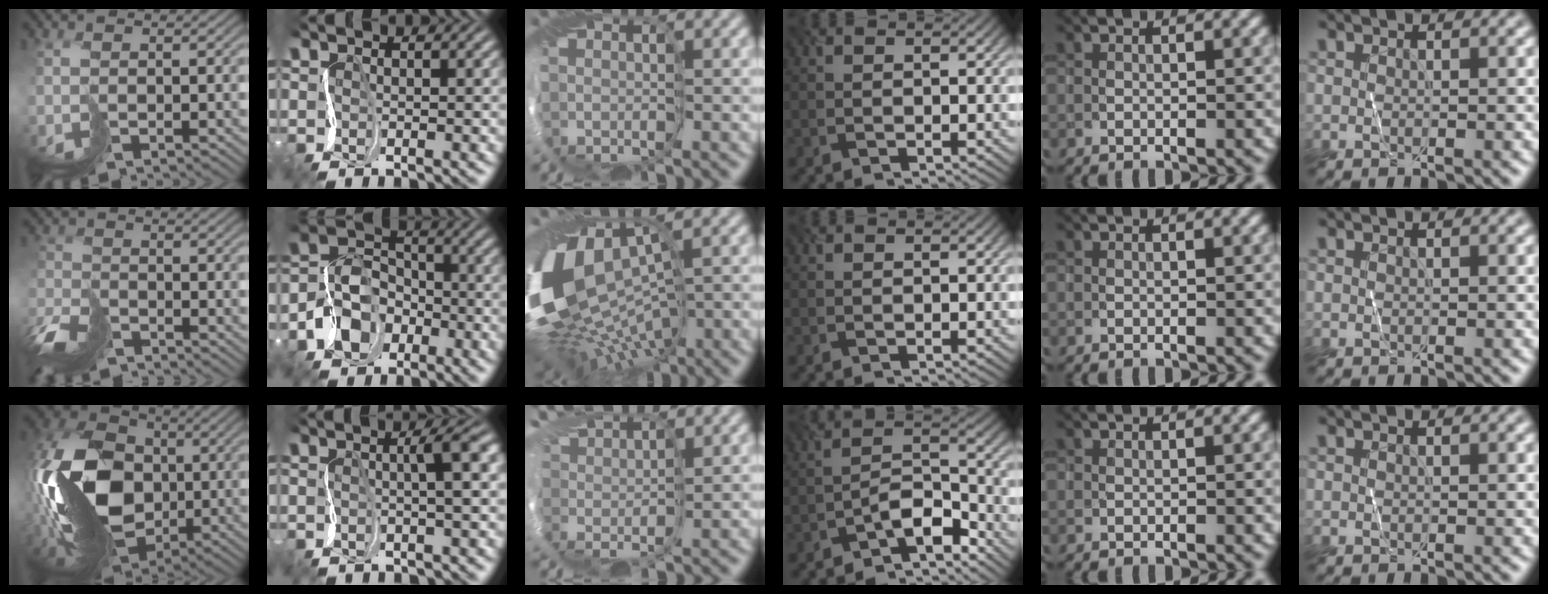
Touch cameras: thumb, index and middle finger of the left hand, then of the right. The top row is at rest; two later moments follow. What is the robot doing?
{"motion": "cut", "object": "receipt paper"}